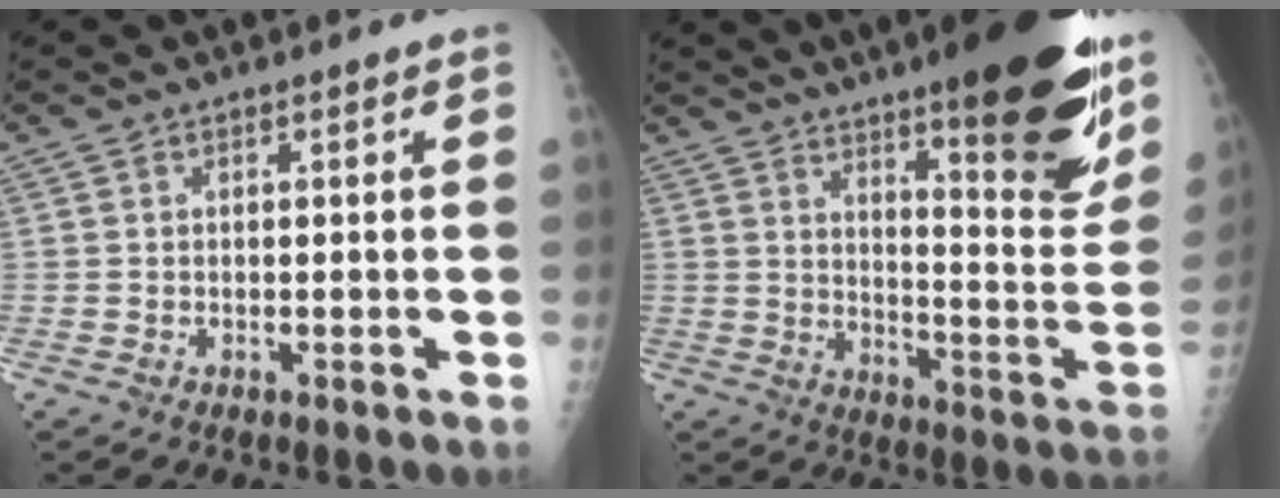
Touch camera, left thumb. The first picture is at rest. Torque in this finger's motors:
{"motor_torque": [3.66, 1.35, 1.57, -1.20, 0.40]}